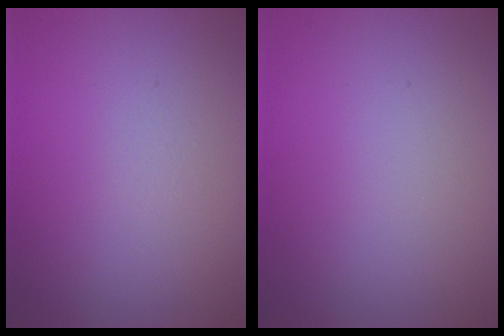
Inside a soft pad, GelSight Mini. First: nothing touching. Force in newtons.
{"total": 0.0}